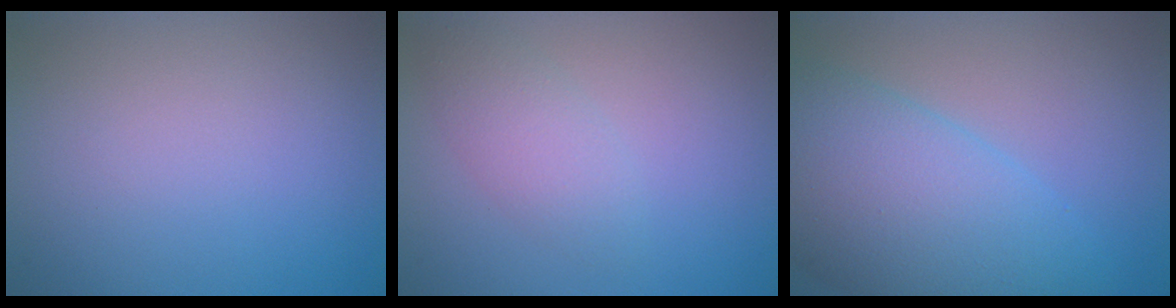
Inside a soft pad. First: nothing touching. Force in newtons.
{"total": 2.4, "press": 2.4, "slide": 0.0}
{"total": 10.3, "press": 10.3, "slide": 0.4}